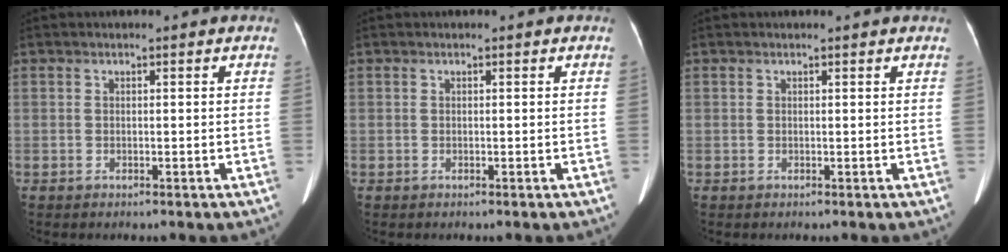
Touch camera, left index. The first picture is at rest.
{"total": 0.0}
{"total": 1.1, "force": [1.0, 0.0, 0.3], "torque": [-0.011, 0.005, 0.010]}